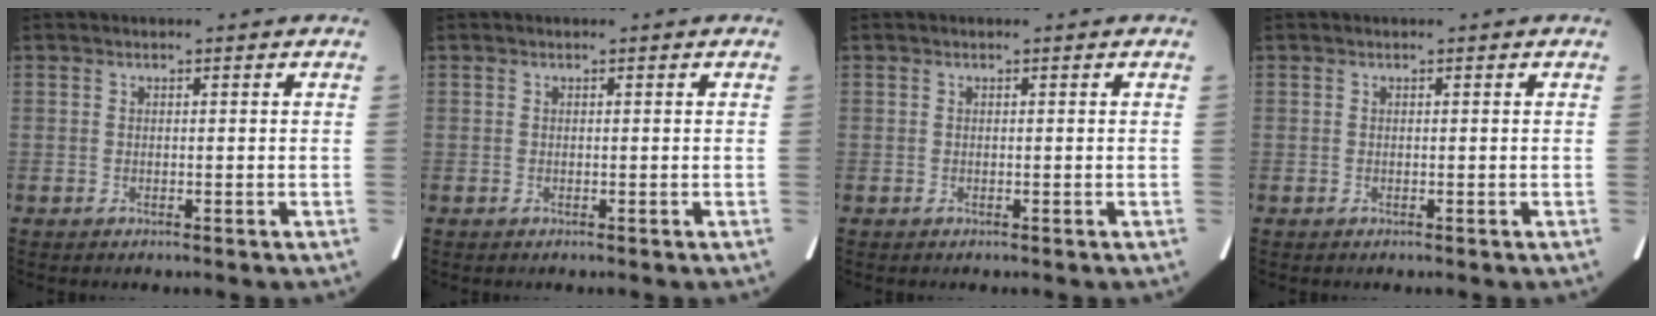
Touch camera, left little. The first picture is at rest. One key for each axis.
{"total": 0.0}
{"total": 0.0}
{"total": 0.0}